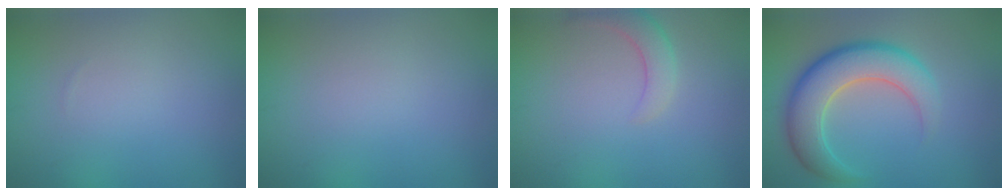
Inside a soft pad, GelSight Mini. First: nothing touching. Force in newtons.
{"total": 0.0}
{"total": 2.4, "press": 2.4, "slide": 0.2}
{"total": 7.1, "press": 7.1, "slide": 0.4}